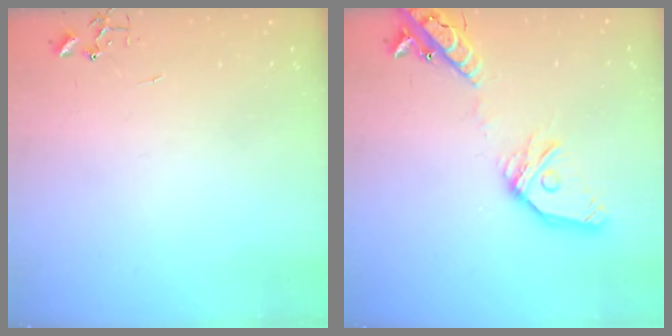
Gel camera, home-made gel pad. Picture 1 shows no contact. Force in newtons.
{"total": 18.2, "press": 18.0, "slide": 3.2}